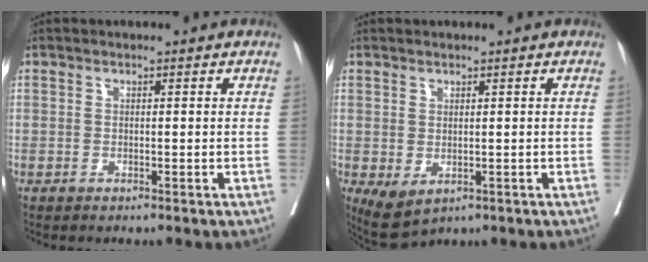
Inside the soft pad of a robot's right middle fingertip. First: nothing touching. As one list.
[{"total": 3.3, "force": [-0.8, 1.7, 2.8], "torque": [-0.055, -0.006, 0.004]}]